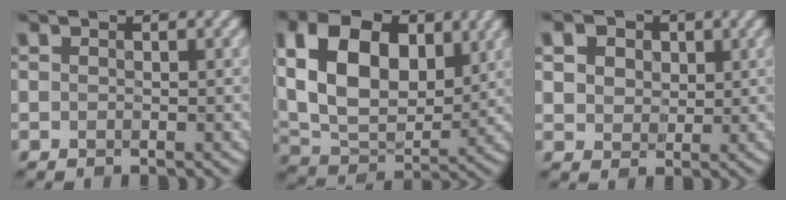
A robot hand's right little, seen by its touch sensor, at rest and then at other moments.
{"total": 12.0, "force": [3.2, 7.7, 8.7], "torque": [-0.172, 0.010, 0.054]}
{"total": 7.2, "force": [3.3, 5.3, 3.7], "torque": [-0.092, 0.016, 0.045]}